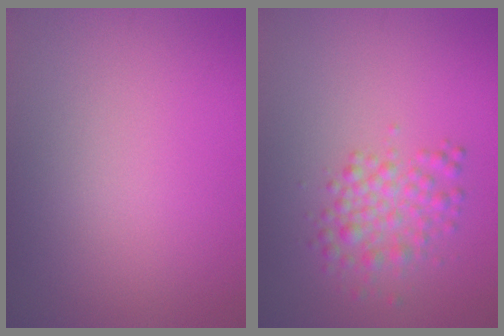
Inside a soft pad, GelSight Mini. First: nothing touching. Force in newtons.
{"total": 2.9, "press": 2.9, "slide": 0.0}